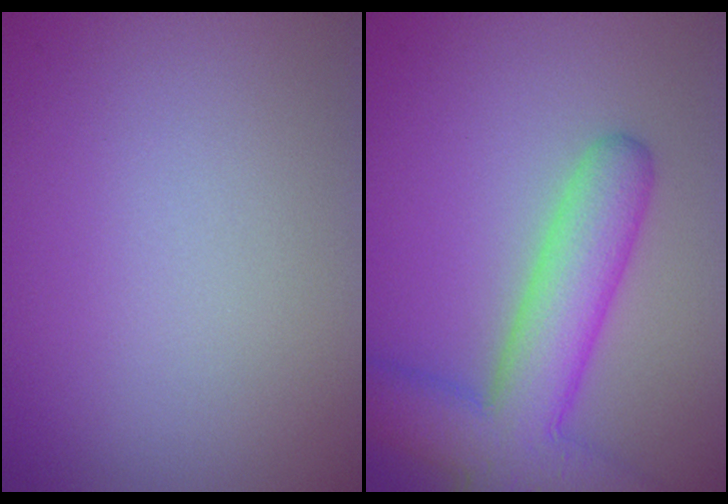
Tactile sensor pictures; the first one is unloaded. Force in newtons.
{"total": 7.8, "press": 7.8, "slide": 0.4}